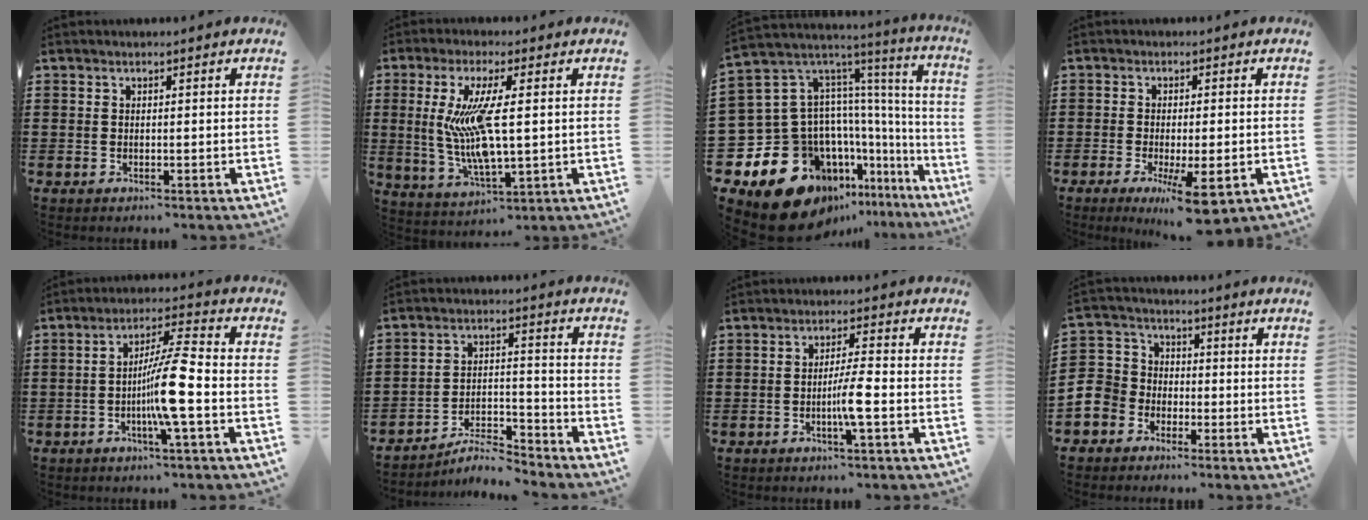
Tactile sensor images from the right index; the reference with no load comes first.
{"total": 10.0, "force": [1.1, 2.2, 9.8], "torque": [-0.217, -0.019, 0.012]}
{"total": 23.4, "force": [-12.9, 14.6, 13.0], "torque": [-0.279, -0.012, -0.179]}
{"total": 6.4, "force": [-2.9, 1.2, 5.6], "torque": [-0.101, -0.011, -0.047]}
{"total": 9.4, "force": [-2.3, 0.2, 9.1], "torque": [-0.175, -0.010, -0.050]}
{"total": 6.5, "force": [-6.0, 1.0, 2.2], "torque": [-0.040, 0.011, -0.116]}
{"total": 4.7, "force": [-1.5, -0.2, 4.5], "torque": [-0.086, -0.009, -0.031]}
{"total": 6.7, "force": [-3.0, 5.8, 1.8], "torque": [-0.096, 0.000, -0.073]}